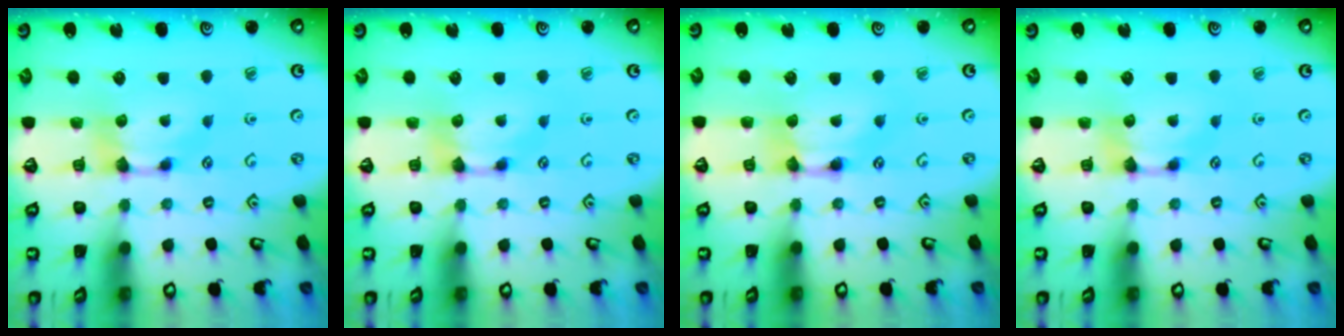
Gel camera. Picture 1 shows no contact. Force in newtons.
{"total": 0.0}
{"total": 1.8, "press": 1.8, "slide": 0.1}
{"total": 0.0}